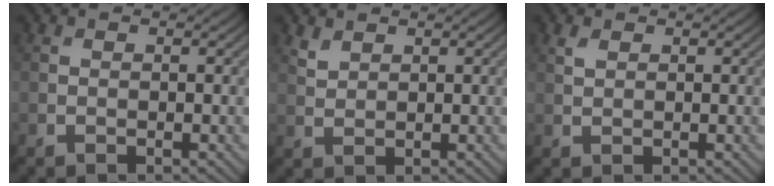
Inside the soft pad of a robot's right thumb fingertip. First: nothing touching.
{"total": 1.7, "force": [1.4, 0.7, 0.6], "torque": [-0.022, -0.001, 0.036]}
{"total": 1.1, "force": [0.7, 0.6, 0.7], "torque": [-0.022, 0.001, 0.015]}